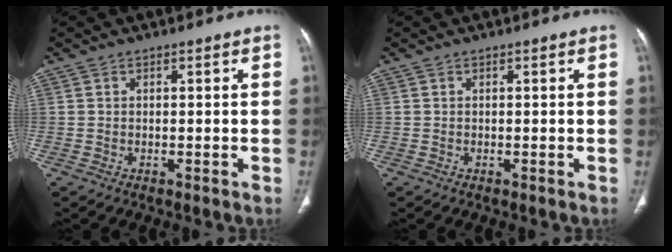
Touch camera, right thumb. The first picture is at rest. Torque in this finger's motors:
{"motor_torque": [-0.13, 0.07, -0.01, 0.01, 0.00]}